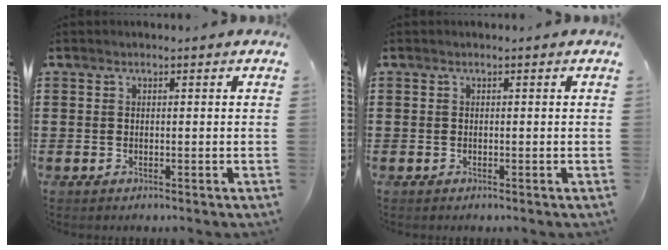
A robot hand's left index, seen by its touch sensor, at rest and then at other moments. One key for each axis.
{"total": 0.0}